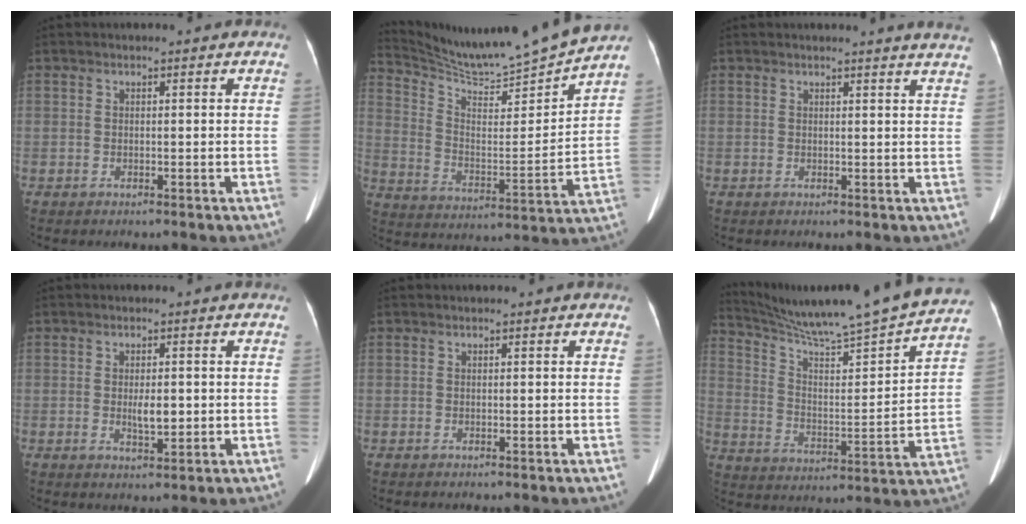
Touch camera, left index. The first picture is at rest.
{"total": 15.1, "force": [14.6, -2.0, 3.4], "torque": [-0.074, -0.042, 0.241]}
{"total": 6.3, "force": [5.9, -0.7, 2.1], "torque": [-0.023, -0.015, 0.042]}
{"total": 3.2, "force": [-0.2, 1.1, 3.0], "torque": [-0.053, -0.003, 0.001]}
{"total": 0.0}
{"total": 23.3, "force": [20.9, -0.5, 10.3], "torque": [-0.171, -0.042, 0.306]}